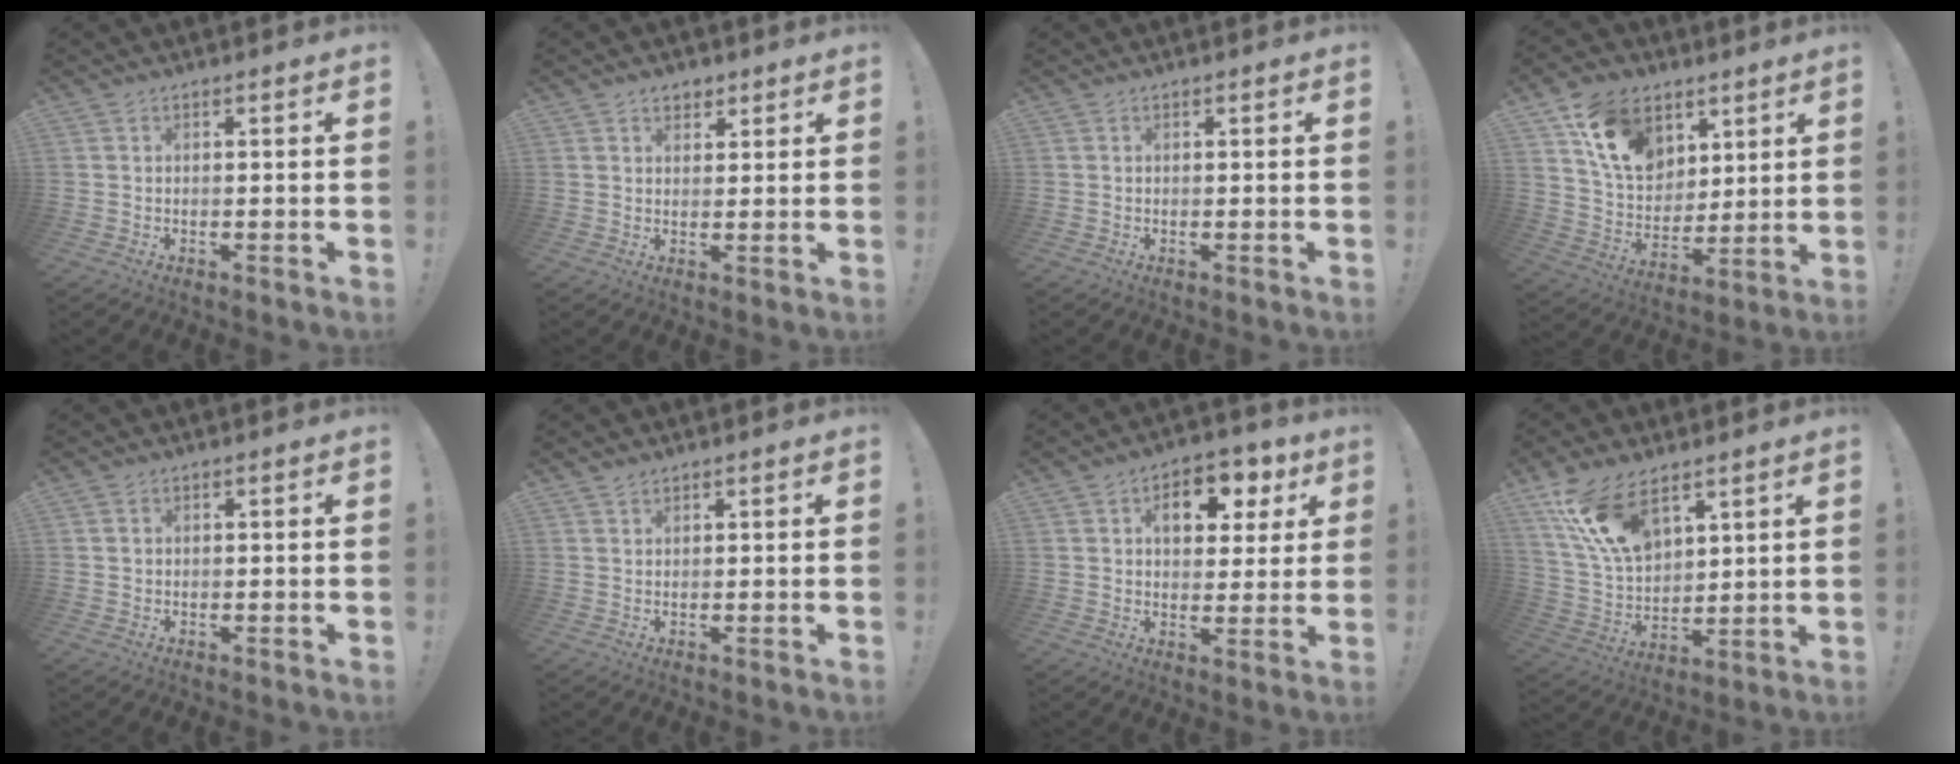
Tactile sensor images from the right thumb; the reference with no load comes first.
{"total": 3.8, "force": [2.5, 2.6, 1.1], "torque": [-0.004, -0.009, 0.044]}
{"total": 0.0}
{"total": 17.1, "force": [8.9, 12.1, 8.0], "torque": [-0.141, -0.034, 0.173]}
{"total": 1.1, "force": [0.4, 1.0, -0.1], "torque": [0.001, 0.005, 0.006]}
{"total": 1.3, "force": [1.2, 0.5, 0.2], "torque": [0.000, -0.004, 0.022]}
{"total": 10.5, "force": [4.2, 6.8, 6.7], "torque": [-0.079, -0.016, 0.072]}
{"total": 16.8, "force": [10.1, 8.8, 10.2], "torque": [-0.224, -0.055, 0.190]}